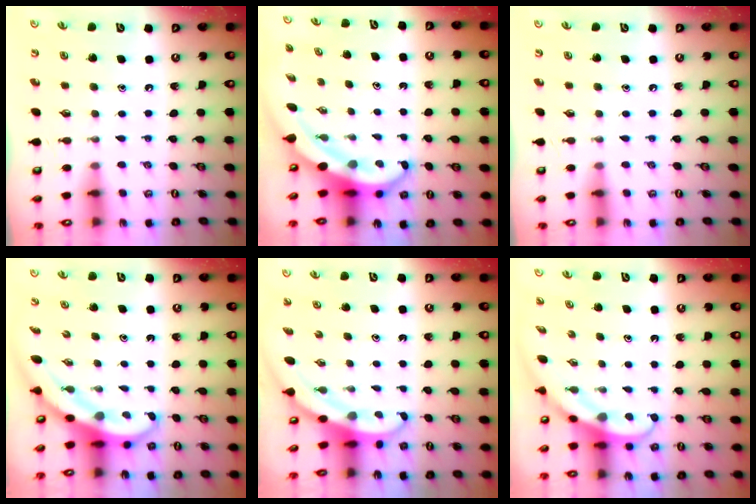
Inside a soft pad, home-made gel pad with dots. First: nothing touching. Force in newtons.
{"total": 6.2, "press": 6.0, "slide": 1.5}
{"total": 0.0}
{"total": 3.6, "press": 3.6, "slide": 0.2}
{"total": 3.4, "press": 3.4, "slide": 0.1}
{"total": 3.9, "press": 3.8, "slide": 0.3}